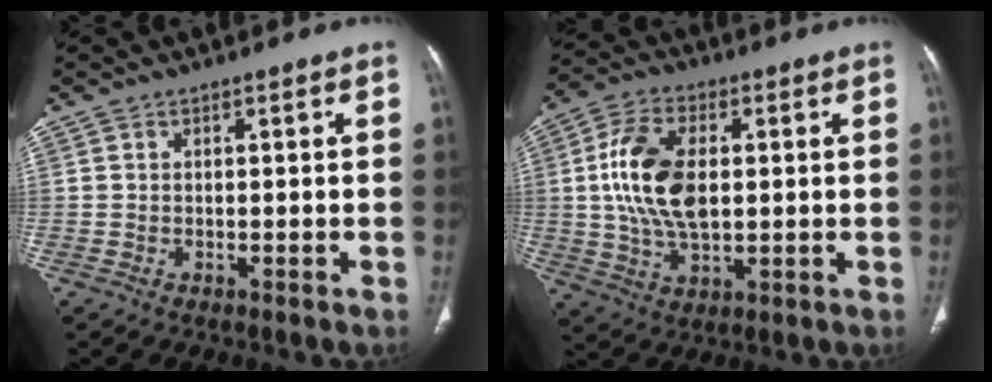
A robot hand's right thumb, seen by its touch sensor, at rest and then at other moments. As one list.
[{"total": 13.8, "force": [1.4, 7.9, 11.3], "torque": [-0.216, 0.005, 0.026]}]